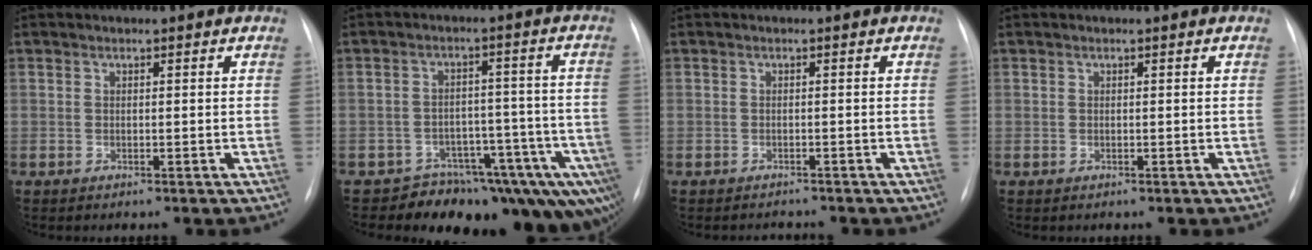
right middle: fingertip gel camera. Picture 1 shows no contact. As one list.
[{"total": 14.3, "force": [-11.4, 6.6, 5.5], "torque": [-0.007, 0.056, -0.138]}, {"total": 1.4, "force": [-1.4, 0.2, -0.1], "torque": [0.004, -0.006, -0.016]}, {"total": 0.0}]